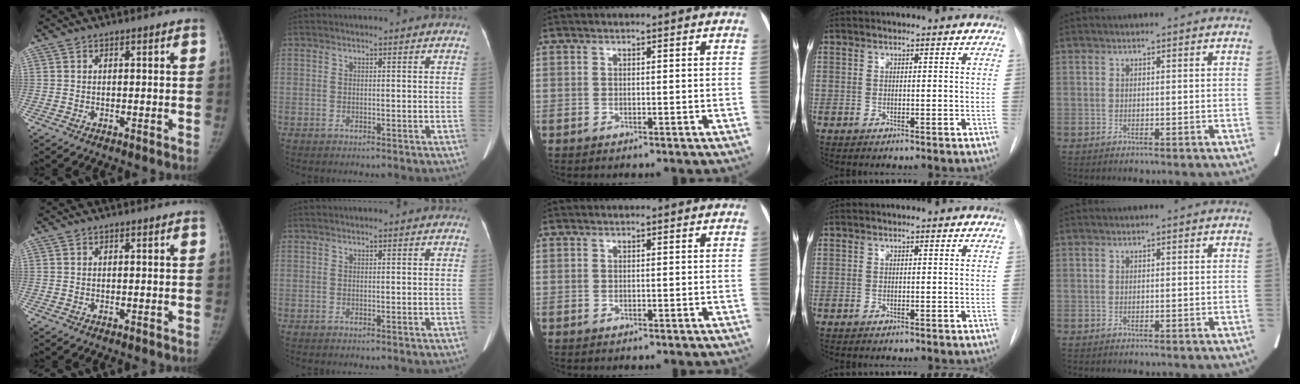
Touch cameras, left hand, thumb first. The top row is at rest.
{}